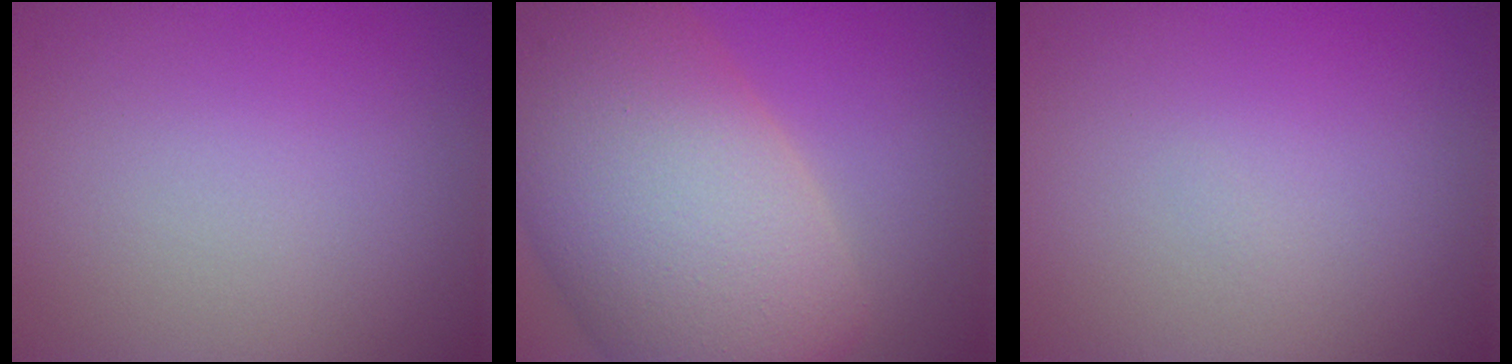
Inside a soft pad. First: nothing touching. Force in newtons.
{"total": 14.5, "press": 14.5, "slide": 0.7}
{"total": 0.0}